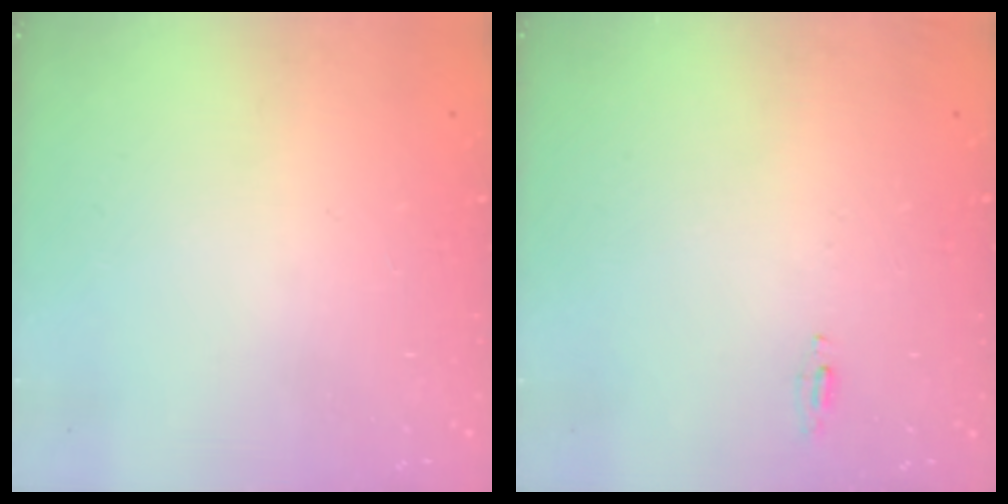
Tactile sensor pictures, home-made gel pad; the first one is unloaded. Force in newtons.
{"total": 4.6, "press": 4.4, "slide": 1.6}